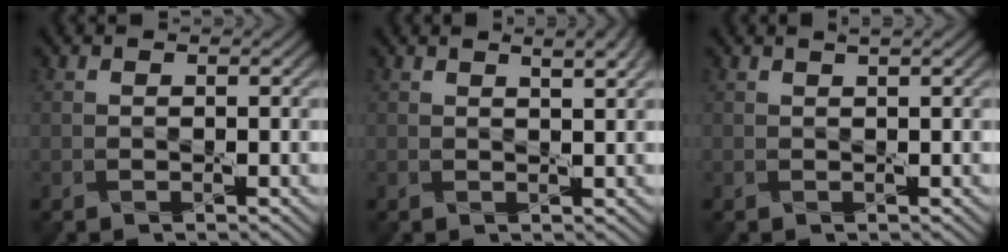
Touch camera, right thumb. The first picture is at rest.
{"total": 3.3, "force": [2.0, 0.8, 2.5], "torque": [-0.033, 0.004, 0.023]}
{"total": 1.4, "force": [0.9, 0.2, 1.0], "torque": [-0.019, 0.004, 0.007]}